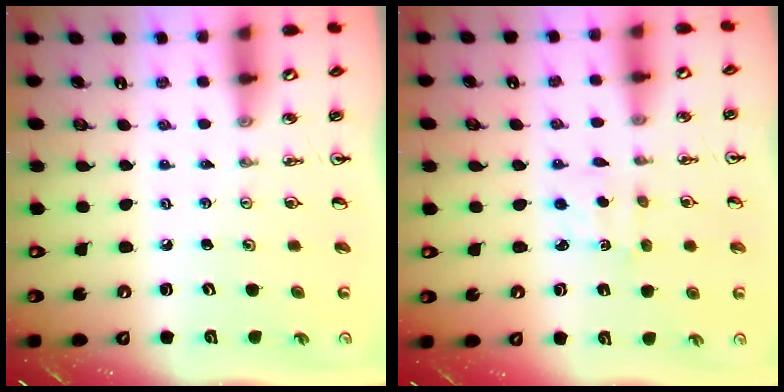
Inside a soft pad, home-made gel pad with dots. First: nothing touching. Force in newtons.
{"total": 2.6, "press": 2.5, "slide": 0.3}